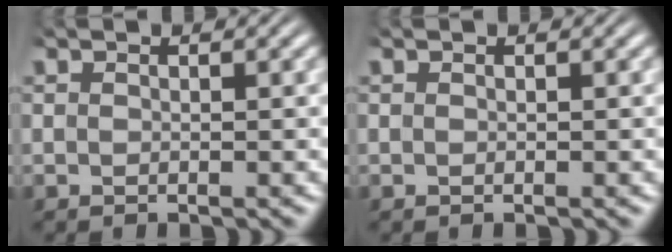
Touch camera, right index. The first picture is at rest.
{"total": 0.0}